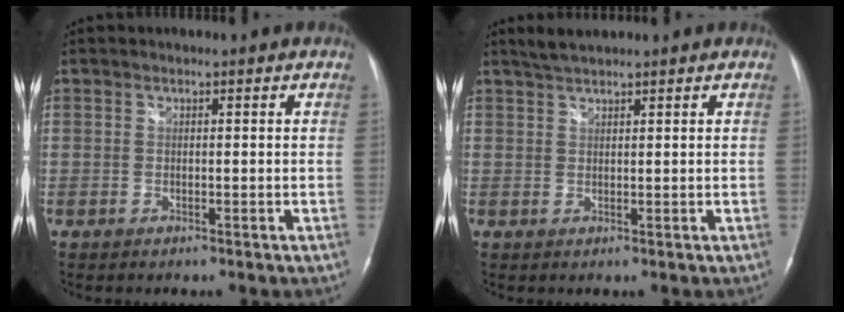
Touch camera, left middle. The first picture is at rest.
{"total": 2.3, "force": [2.1, 0.0, 0.8], "torque": [-0.022, 0.006, 0.043]}